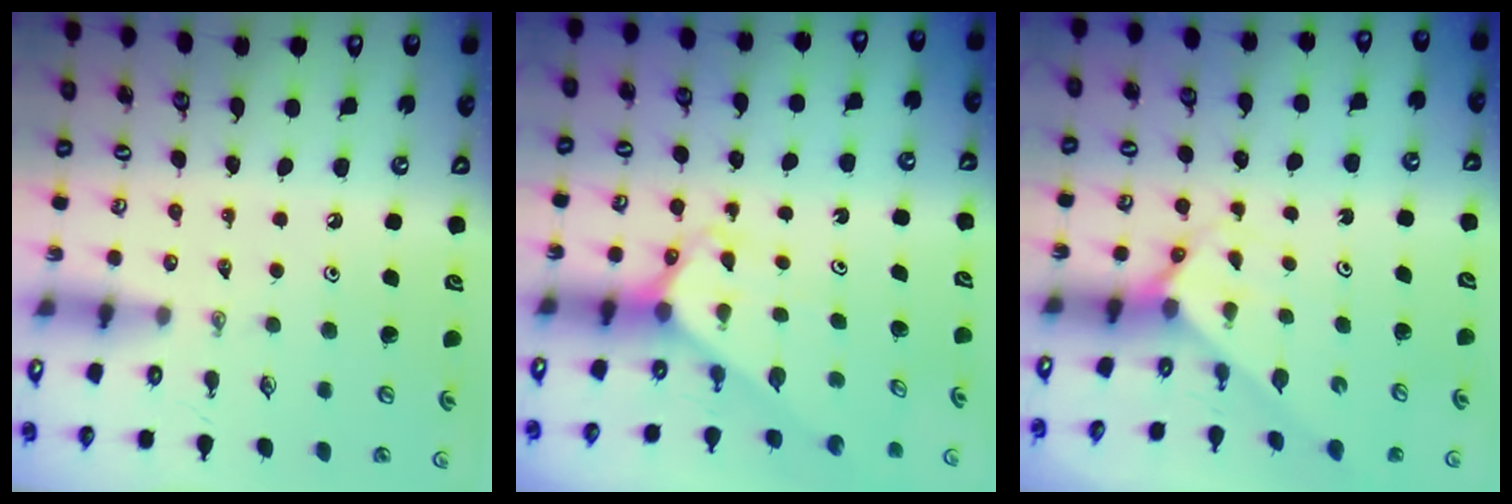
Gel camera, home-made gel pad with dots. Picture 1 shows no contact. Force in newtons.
{"total": 2.6, "press": 2.6, "slide": 0.2}
{"total": 2.7, "press": 2.7, "slide": 0.2}